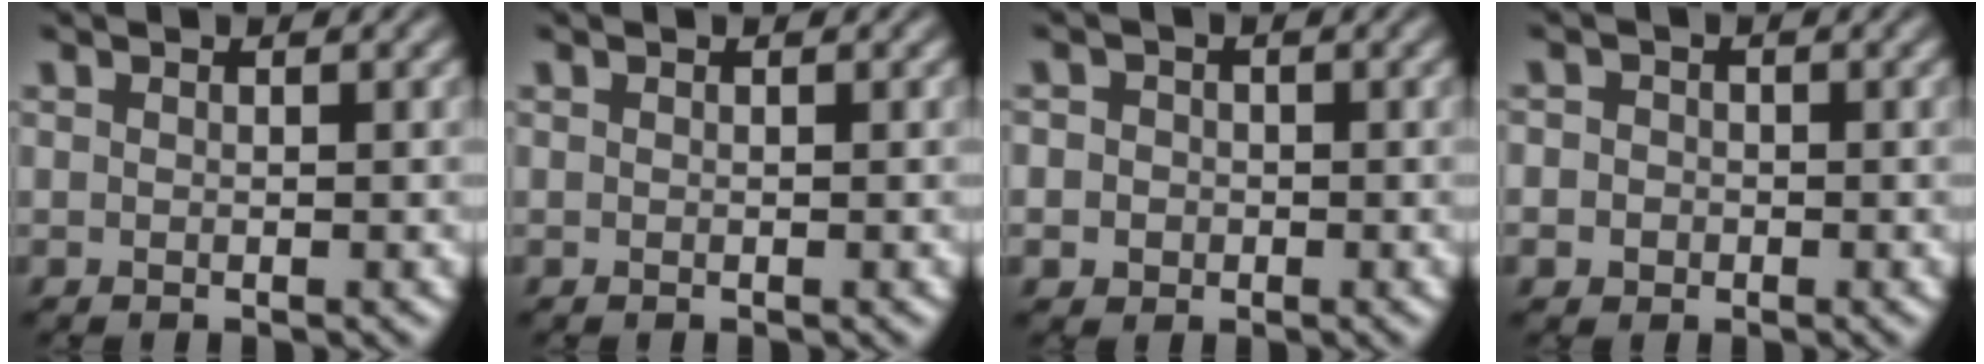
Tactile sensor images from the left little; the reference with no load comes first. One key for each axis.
{"total": 0.0}
{"total": 2.9, "fx": 0.0, "fy": 2.7, "fz": 1.0, "tx": 0.008, "ty": 0.017, "tz": -0.027}
{"total": 2.3, "fx": -0.1, "fy": 2.1, "fz": 0.9, "tx": 0.007, "ty": 0.011, "tz": -0.024}